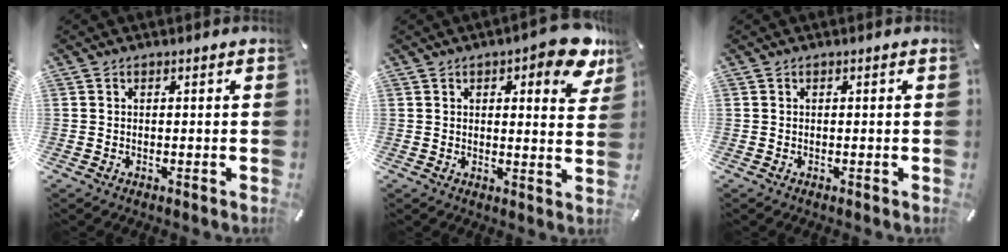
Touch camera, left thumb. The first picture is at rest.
{"total": 10.0, "force": [5.8, 4.0, 7.1], "torque": [-0.081, -0.033, 0.095]}
{"total": 0.0}